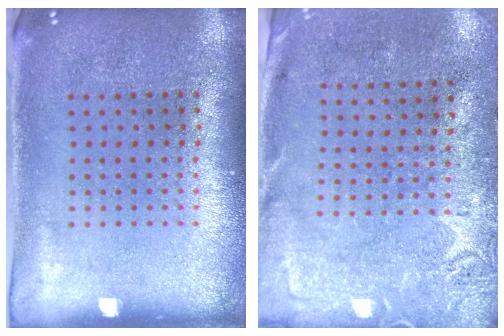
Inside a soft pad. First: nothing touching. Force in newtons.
{"total": 2.8, "press": 2.2, "slide": 1.8}